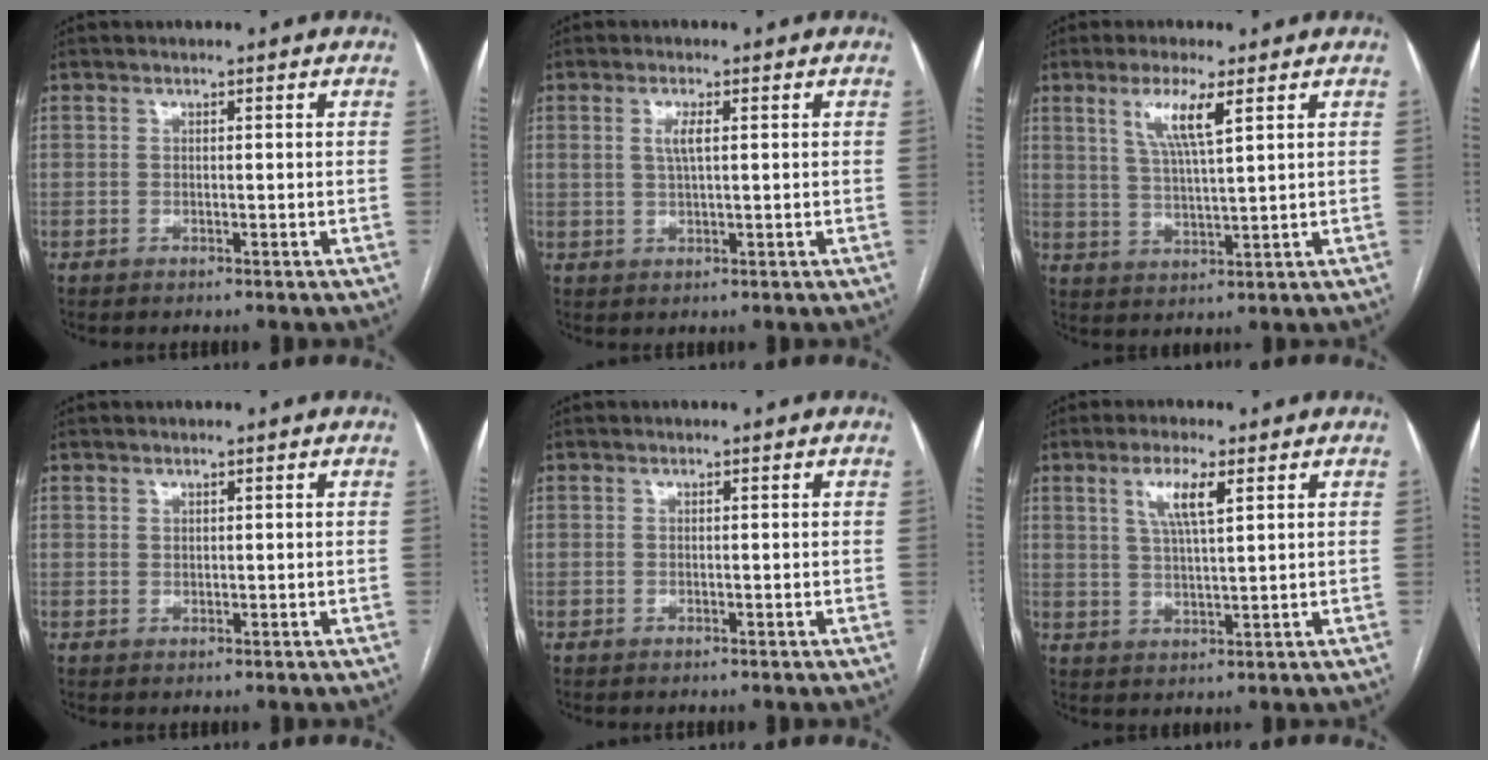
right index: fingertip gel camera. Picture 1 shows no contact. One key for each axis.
{"total": 2.6, "fx": 0.7, "fy": 0.5, "fz": 2.5, "tx": -0.052, "ty": 0.001, "tz": 0.014}
{"total": 6.4, "fx": 3.1, "fy": 0.3, "fz": 5.6, "tx": -0.111, "ty": -0.002, "tz": 0.061}
{"total": 0.6, "fx": 0.4, "fy": 0.3, "fz": 0.1, "tx": 0.004, "ty": -0.003, "tz": 0.005}
{"total": 0.0}
{"total": 6.0, "fx": 2.7, "fy": 0.6, "fz": 5.3, "tx": -0.105, "ty": 0.001, "tz": 0.052}